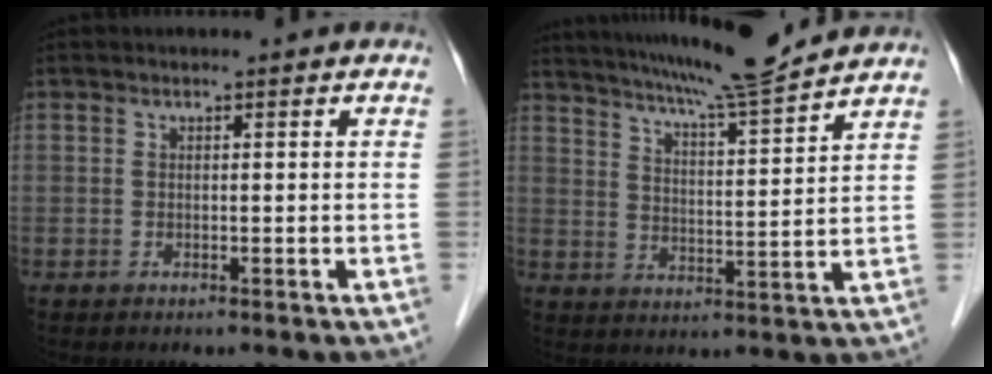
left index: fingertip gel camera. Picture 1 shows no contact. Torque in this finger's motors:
{"motor_torque": [1.11, -1.03, 0.50, 0.12]}